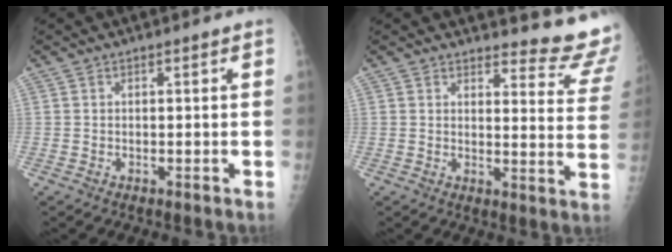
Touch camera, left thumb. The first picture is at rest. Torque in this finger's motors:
{"motor_torque": [0.11, 0.06, -0.21, -0.15, 0.05]}